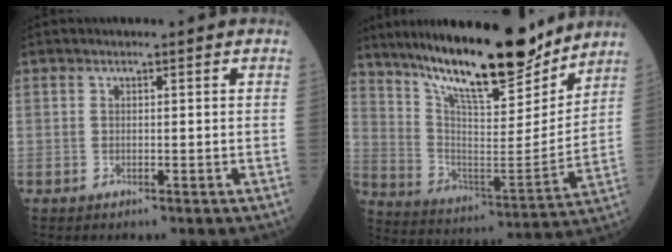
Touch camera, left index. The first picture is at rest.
{"total": 20.3, "force": [17.0, 3.4, 10.6], "torque": [-0.182, -0.018, 0.286]}